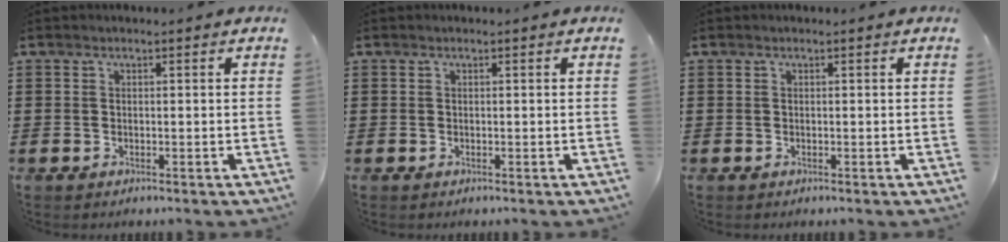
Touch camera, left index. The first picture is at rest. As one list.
[{"total": 0.0}, {"total": 0.0}]